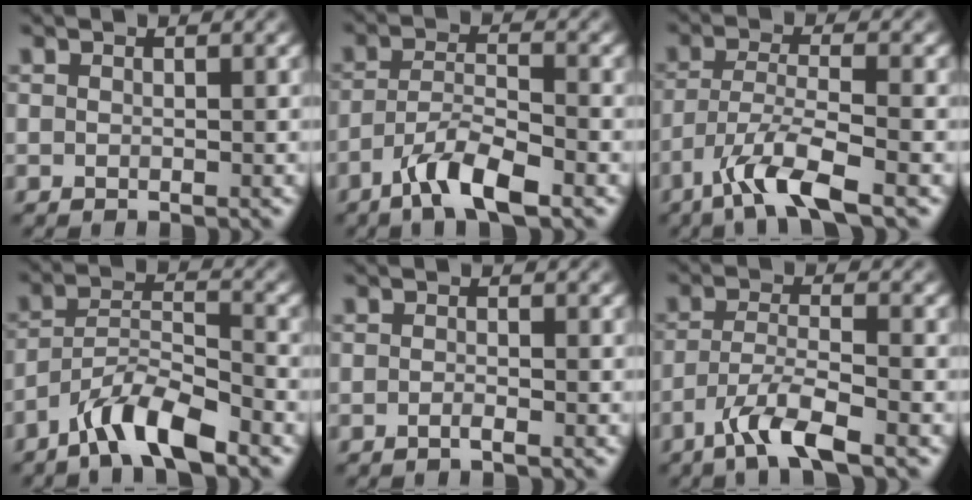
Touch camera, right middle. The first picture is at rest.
{"total": 5.1, "force": [-3.4, 1.2, 3.6], "torque": [-0.068, 0.002, -0.069]}
{"total": 5.8, "force": [-3.8, 1.0, 4.3], "torque": [-0.077, -0.001, -0.078]}
{"total": 5.8, "force": [-4.4, 1.2, 3.6], "torque": [-0.063, 0.004, -0.084]}
{"total": 0.8, "force": [-0.5, 0.2, 0.7], "torque": [-0.010, 0.000, -0.010]}
{"total": 4.8, "force": [-3.2, 0.8, 3.5], "torque": [-0.067, 0.000, -0.068]}